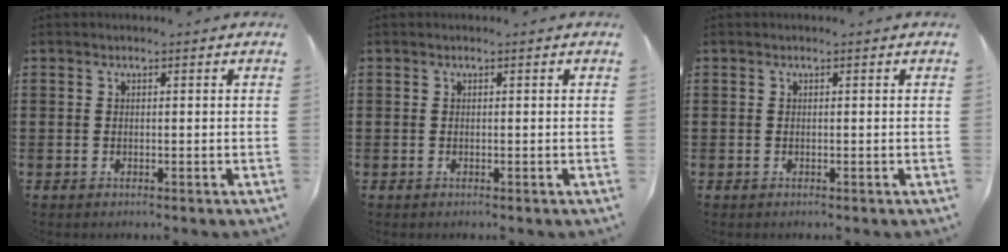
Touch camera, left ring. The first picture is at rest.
{"total": 0.0}
{"total": 0.0}